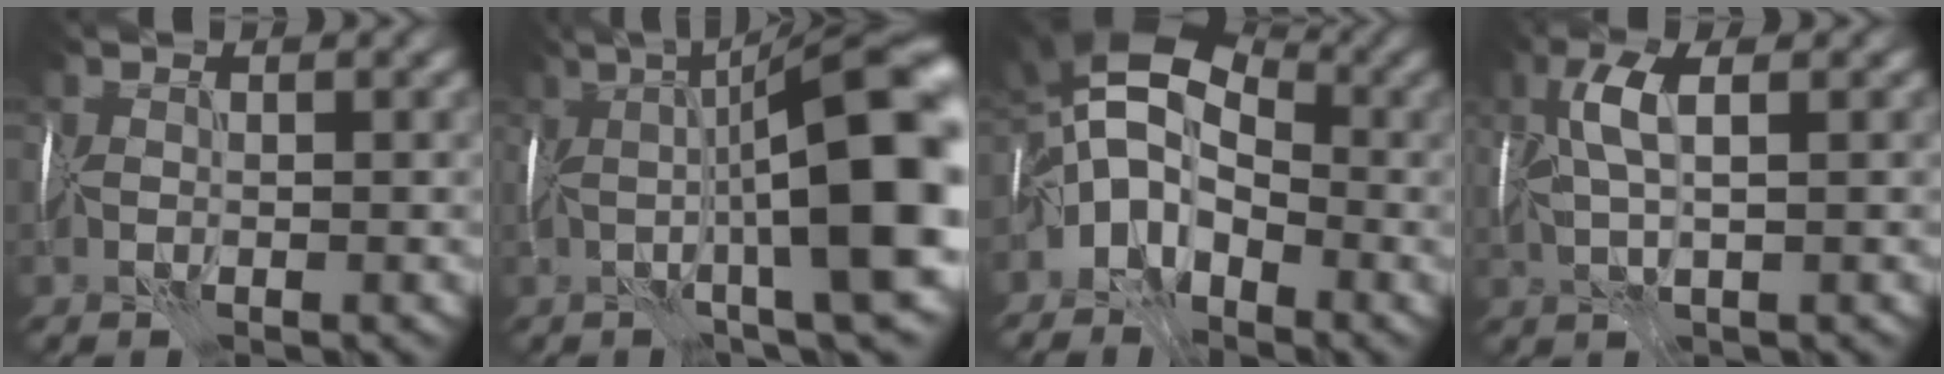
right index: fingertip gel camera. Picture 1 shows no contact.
{"total": 13.0, "force": [0.6, 2.9, 12.7], "torque": [-0.165, 0.024, 0.014]}
{"total": 8.0, "force": [-1.6, 5.3, 5.8], "torque": [-0.097, 0.025, -0.045]}
{"total": 3.8, "force": [1.3, 1.0, 3.5], "torque": [-0.077, 0.013, 0.026]}